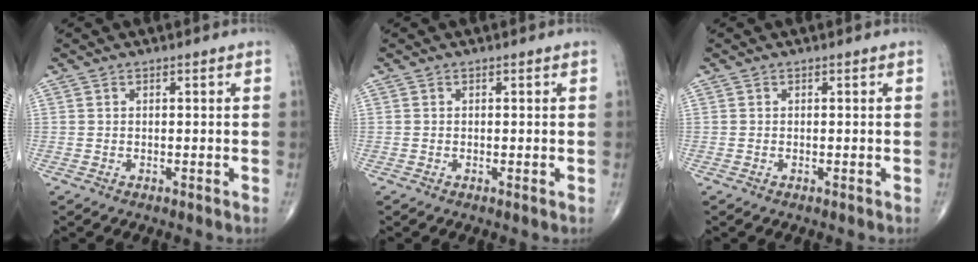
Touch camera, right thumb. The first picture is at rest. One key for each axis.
{"total": 0.0}
{"total": 0.0}